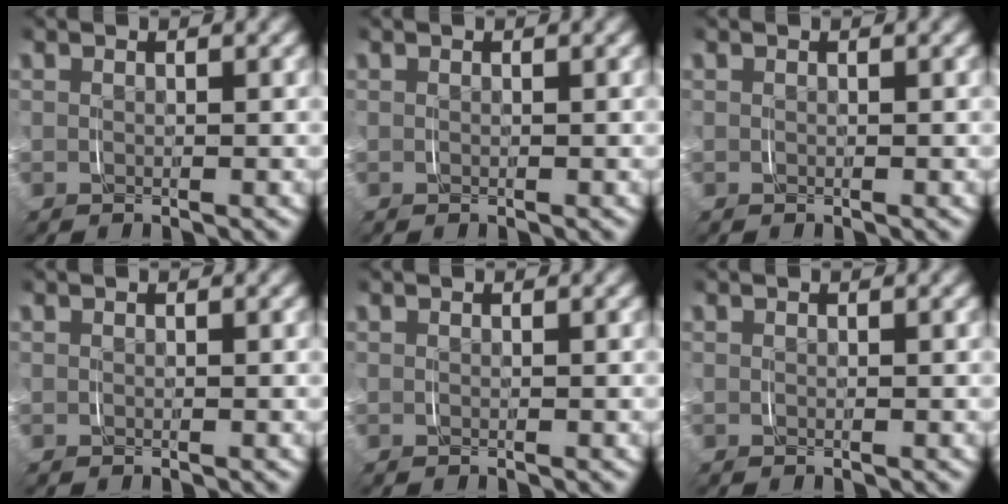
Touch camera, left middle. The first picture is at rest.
{"total": 0.0}
{"total": 0.0}
{"total": 0.0}
{"total": 0.0}
{"total": 0.0}